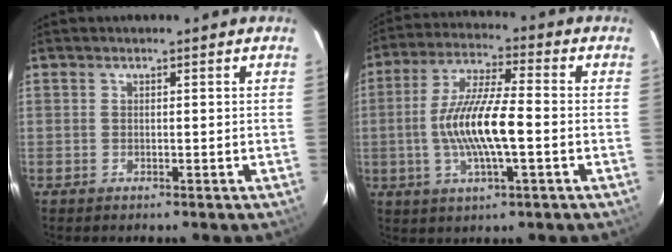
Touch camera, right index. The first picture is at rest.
{"total": 12.8, "force": [-2.1, 2.4, 12.4], "torque": [-0.245, 0.001, -0.040]}